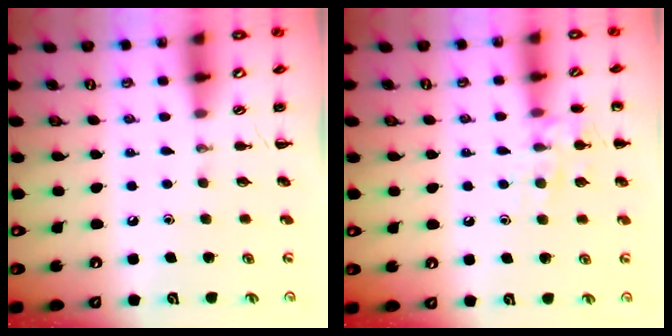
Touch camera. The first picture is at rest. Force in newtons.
{"total": 9.1, "press": 9.1, "slide": 1.2}